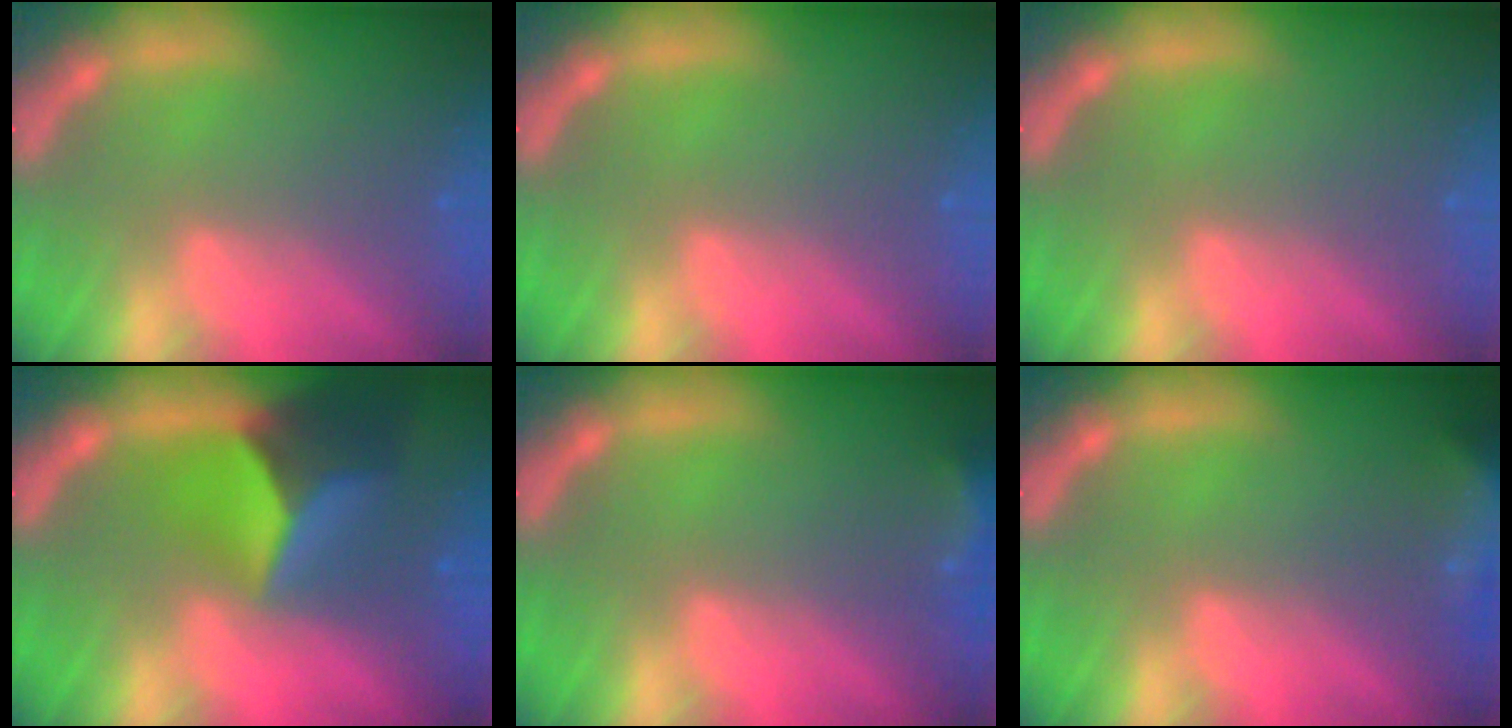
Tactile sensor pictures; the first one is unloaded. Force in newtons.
{"total": 0.0}
{"total": 0.0}
{"total": 8.4}
{"total": 3.0}
{"total": 7.4}